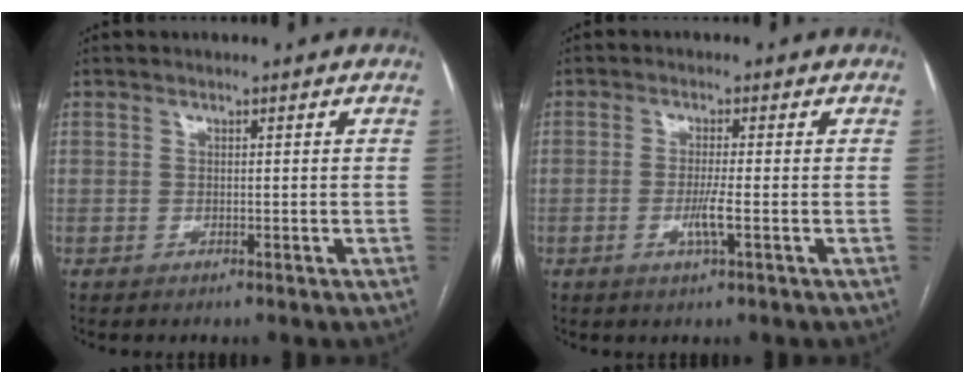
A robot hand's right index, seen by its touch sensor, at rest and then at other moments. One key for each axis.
{"total": 3.1, "fx": -0.9, "fy": -0.2, "fz": 2.9, "tx": -0.058, "ty": -0.006, "tz": -0.018}